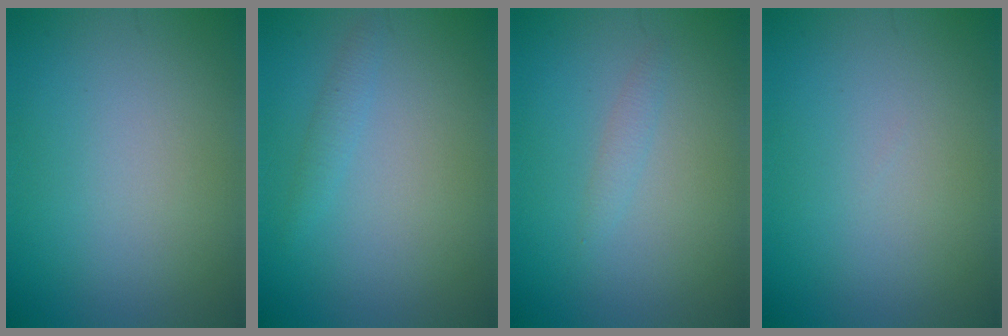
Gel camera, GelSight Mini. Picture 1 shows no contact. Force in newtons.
{"total": 1.1, "press": 1.1, "slide": 0.1}
{"total": 0.9, "press": 0.9, "slide": 0.1}
{"total": 0.0}